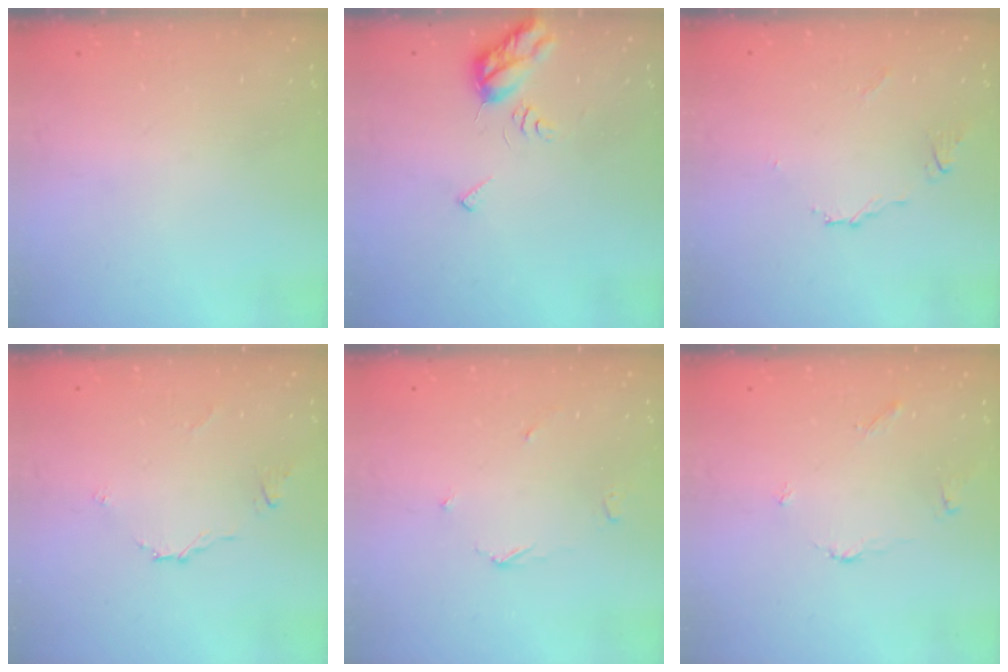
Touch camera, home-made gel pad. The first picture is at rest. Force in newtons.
{"total": 7.9, "press": 7.8, "slide": 0.5}
{"total": 4.3, "press": 4.2, "slide": 0.8}
{"total": 3.9, "press": 3.9, "slide": 0.4}
{"total": 2.6, "press": 2.6, "slide": 0.5}
{"total": 4.0, "press": 3.9, "slide": 0.6}